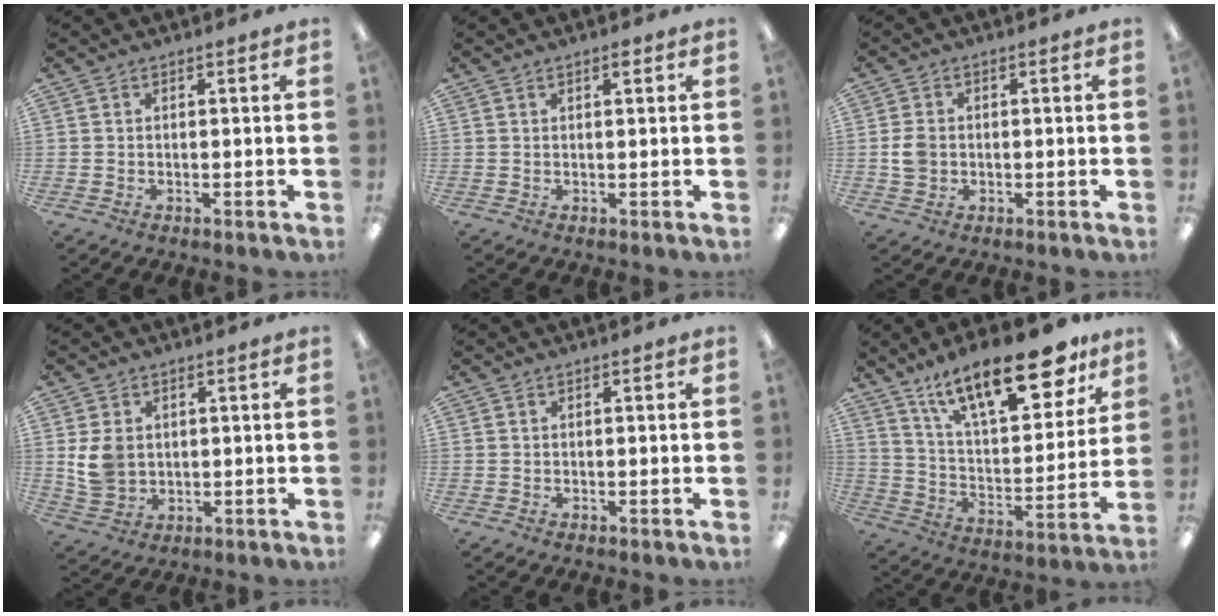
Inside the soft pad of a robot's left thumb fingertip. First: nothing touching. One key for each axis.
{"total": 1.5, "fx": 1.0, "fy": 0.4, "fz": 1.1, "tx": -0.016, "ty": -0.002, "tz": 0.014}
{"total": 4.1, "fx": -0.2, "fy": 3.4, "fz": 2.3, "tx": -0.048, "ty": 0.005, "tz": -0.004}
{"total": 6.3, "fx": 1.3, "fy": 5.2, "fz": 3.3, "tx": -0.058, "ty": 0.004, "tz": 0.027}
{"total": 0.0}
{"total": 24.2, "fx": 15.7, "fy": 9.5, "fz": 15.8, "tx": -0.240, "ty": -0.092, "tz": 0.263}